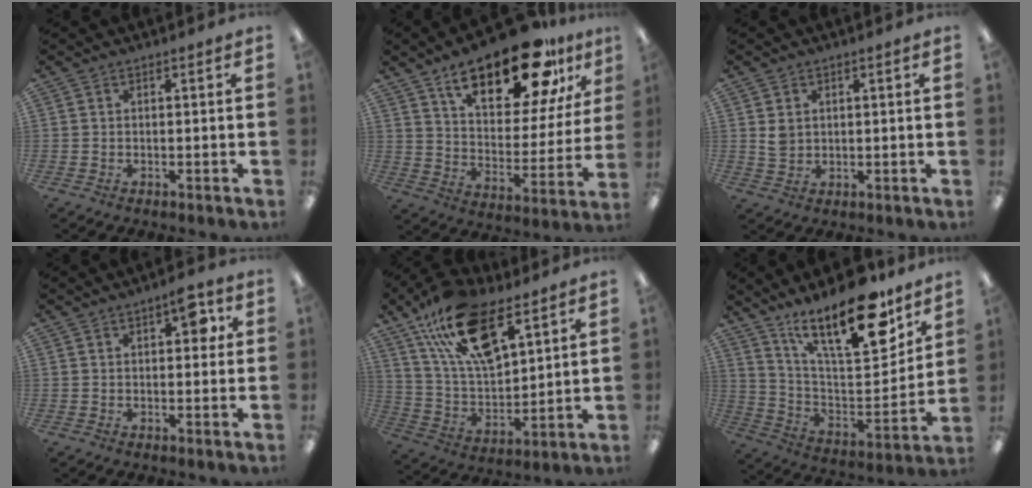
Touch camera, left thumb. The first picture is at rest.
{"total": 24.7, "force": [16.5, 9.4, 15.9], "torque": [-0.244, -0.093, 0.275]}
{"total": 3.0, "force": [1.0, 2.4, 1.6], "torque": [-0.025, 0.000, 0.018]}
{"total": 6.0, "force": [2.2, 2.8, 4.8], "torque": [-0.057, -0.006, 0.030]}
{"total": 21.3, "force": [12.5, 9.9, 14.2], "torque": [-0.272, -0.052, 0.219]}
{"total": 23.2, "force": [16.1, 7.7, 14.9], "torque": [-0.235, -0.108, 0.272]}